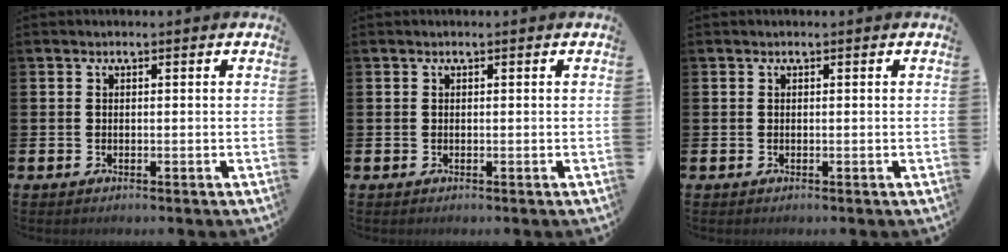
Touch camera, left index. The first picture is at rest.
{"total": 0.0}
{"total": 0.0}